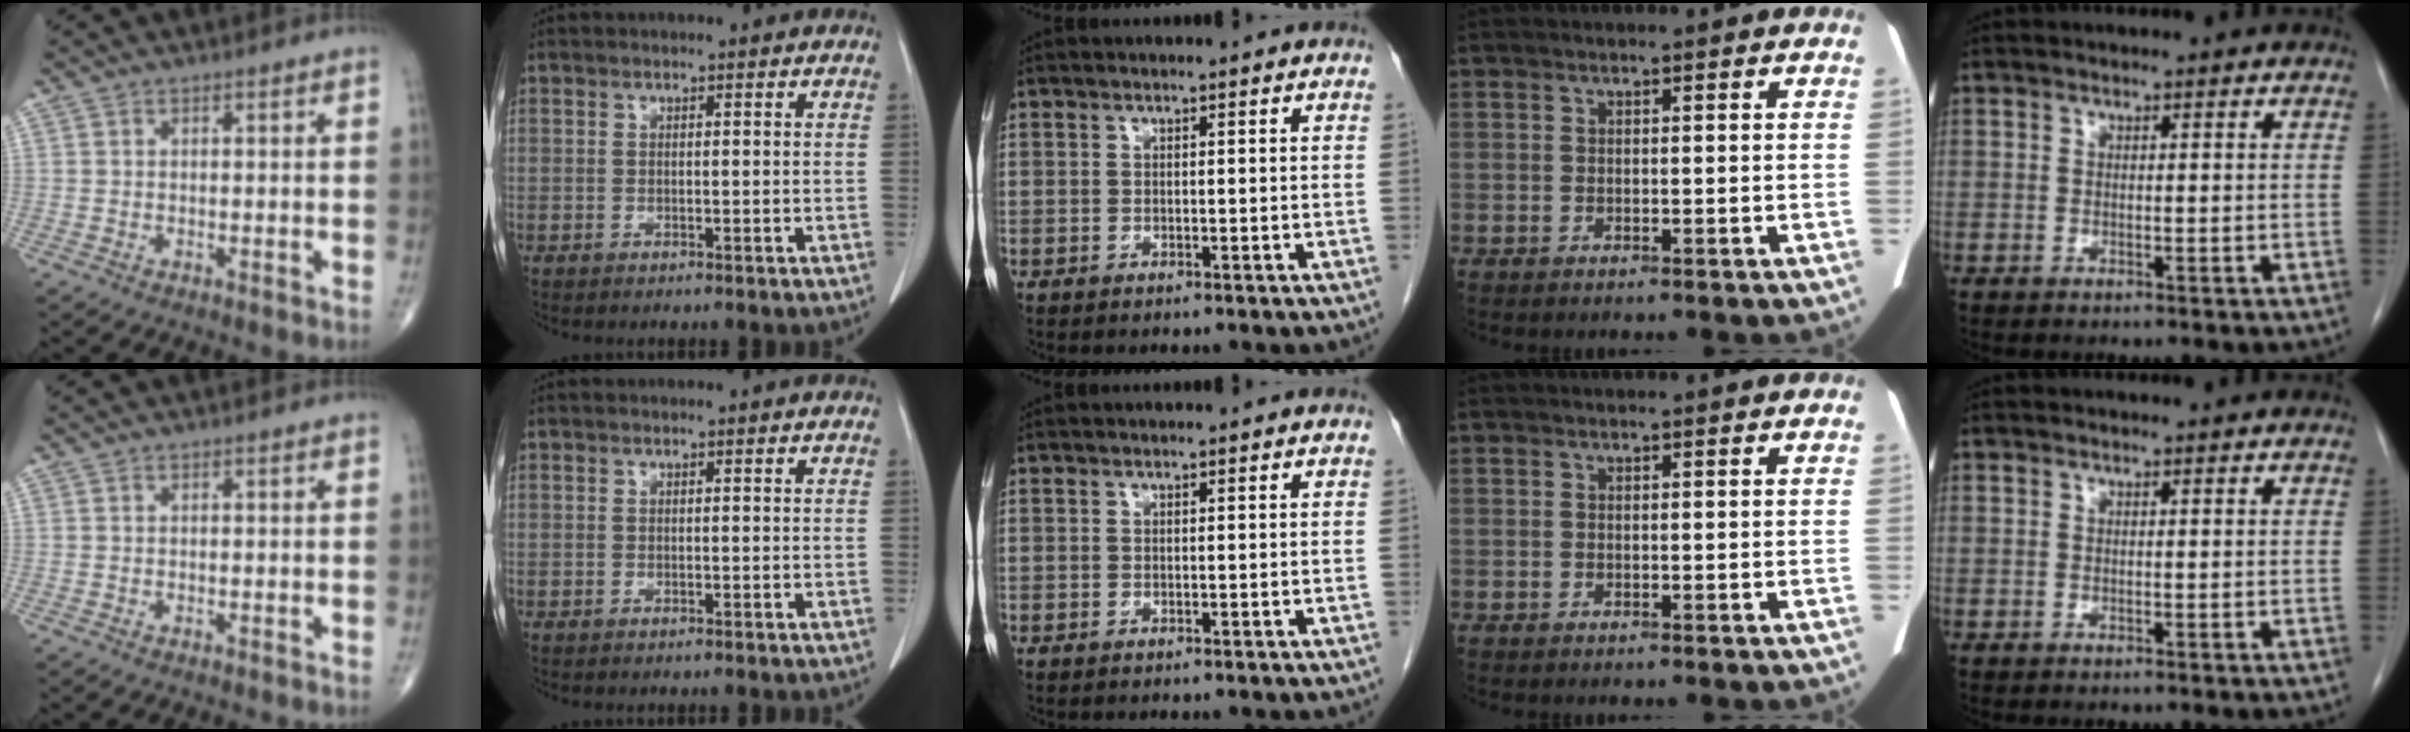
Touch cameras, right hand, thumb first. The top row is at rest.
{}